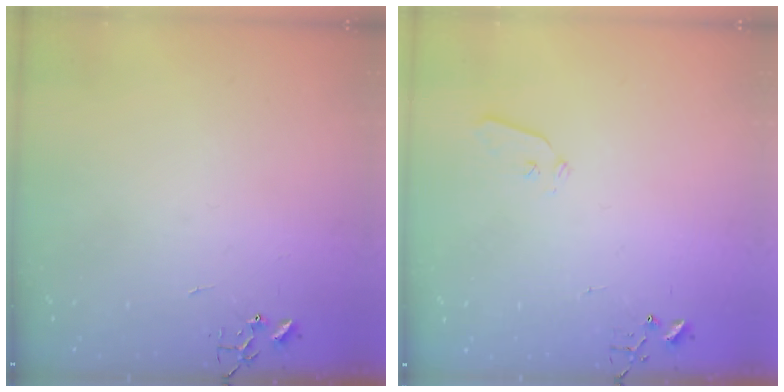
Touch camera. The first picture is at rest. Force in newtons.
{"total": 4.4, "press": 4.4, "slide": 0.7}